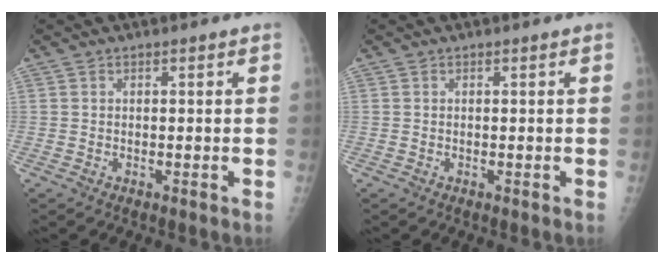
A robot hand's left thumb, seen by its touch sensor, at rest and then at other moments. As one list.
[{"total": 0.0}]